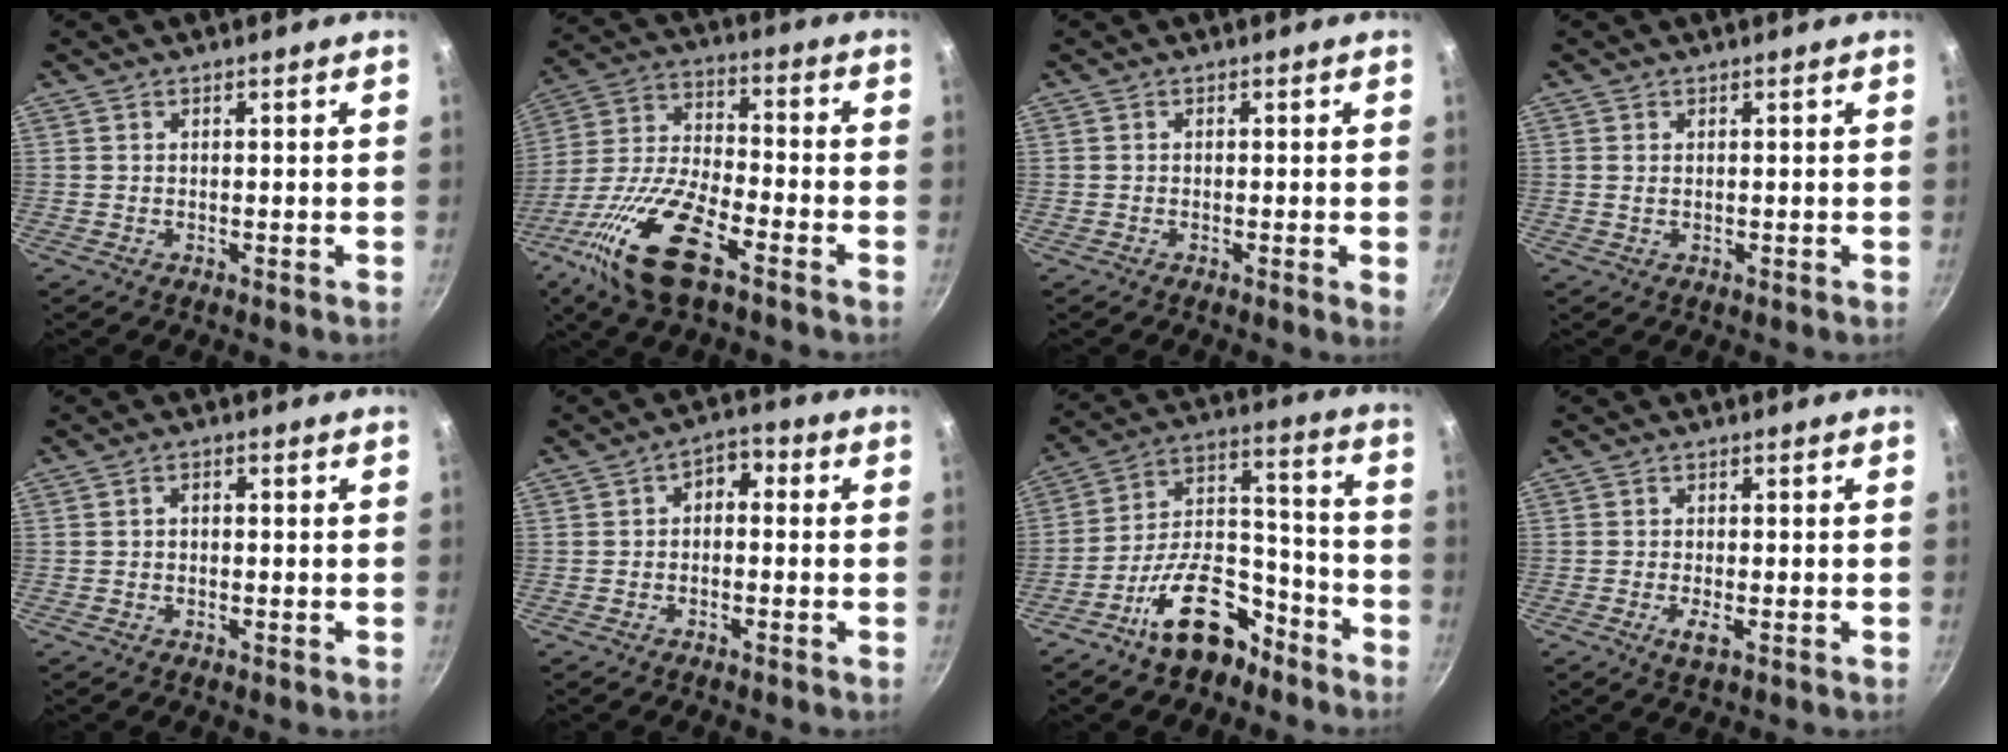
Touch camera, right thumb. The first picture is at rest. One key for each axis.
{"total": 18.2, "fx": -10.0, "fy": 6.3, "fz": 13.9, "tx": -0.273, "ty": 0.042, "tz": -0.207}
{"total": 1.6, "fx": -0.2, "fy": 0.0, "fz": 1.6, "tx": -0.026, "ty": -0.006, "tz": -0.004}
{"total": 0.9, "fx": 0.3, "fy": 0.5, "fz": 0.7, "tx": -0.014, "ty": -0.001, "tz": 0.005}
{"total": 1.2, "fx": -0.1, "fy": 0.8, "fz": 0.9, "tx": -0.020, "ty": 0.006, "tz": -0.002}
{"total": 4.0, "fx": -0.1, "fy": 2.8, "fz": 2.8, "tx": -0.024, "ty": 0.018, "tz": -0.011}
{"total": 16.9, "fx": -10.4, "fy": 8.5, "fz": 10.3, "tx": -0.136, "ty": 0.099, "tz": -0.173}
{"total": 2.7, "fx": -0.9, "fy": 0.6, "fz": 2.5, "tx": -0.052, "ty": -0.003, "tz": -0.016}